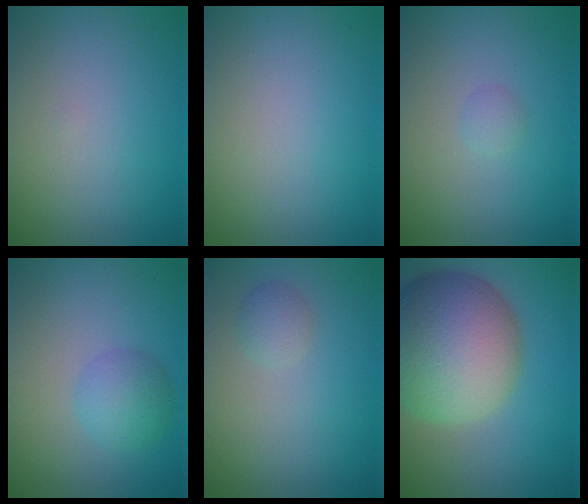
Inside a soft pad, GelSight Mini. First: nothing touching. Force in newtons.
{"total": 0.0}
{"total": 0.8, "press": 0.8, "slide": 0.1}
{"total": 3.0, "press": 2.9, "slide": 0.2}
{"total": 1.5, "press": 1.5, "slide": 0.0}
{"total": 14.6, "press": 14.6, "slide": 1.3}